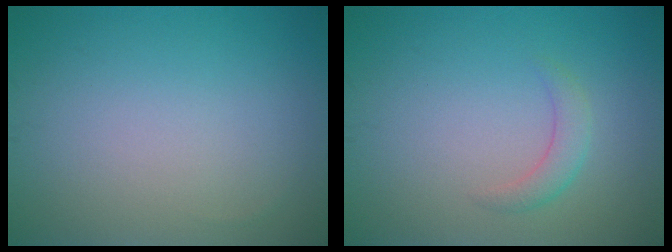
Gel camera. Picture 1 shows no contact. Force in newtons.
{"total": 1.7, "press": 1.7, "slide": 0.1}